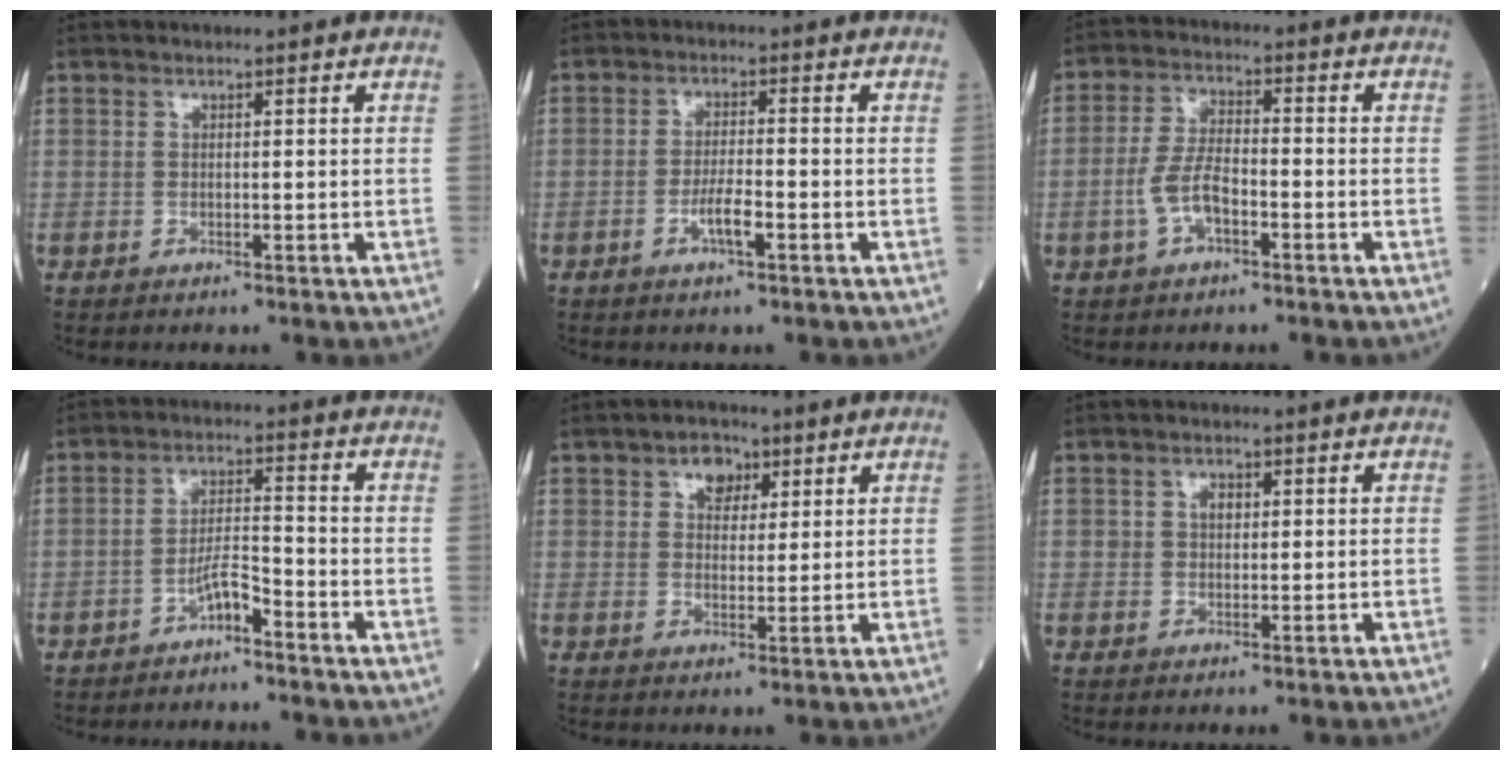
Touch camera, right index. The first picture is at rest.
{"total": 3.6, "force": [-1.6, 0.5, 3.2], "torque": [-0.059, 0.001, -0.031]}
{"total": 5.9, "force": [-2.3, 2.3, 4.9], "torque": [-0.109, 0.009, -0.045]}
{"total": 3.7, "force": [-2.7, 0.6, 2.4], "torque": [-0.043, 0.007, -0.051]}
{"total": 3.8, "force": [1.9, 2.6, 2.0], "torque": [-0.029, 0.010, 0.031]}
{"total": 1.7, "force": [0.4, 1.2, 1.2], "torque": [-0.023, 0.005, 0.007]}